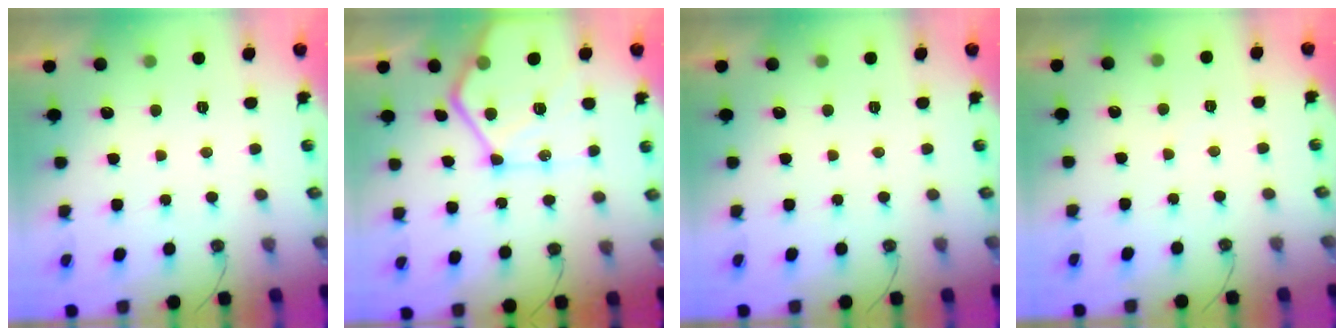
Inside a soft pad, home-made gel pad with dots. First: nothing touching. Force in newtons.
{"total": 18.1, "press": 18.0, "slide": 2.1}
{"total": 0.0}
{"total": 2.5, "press": 2.4, "slide": 0.4}